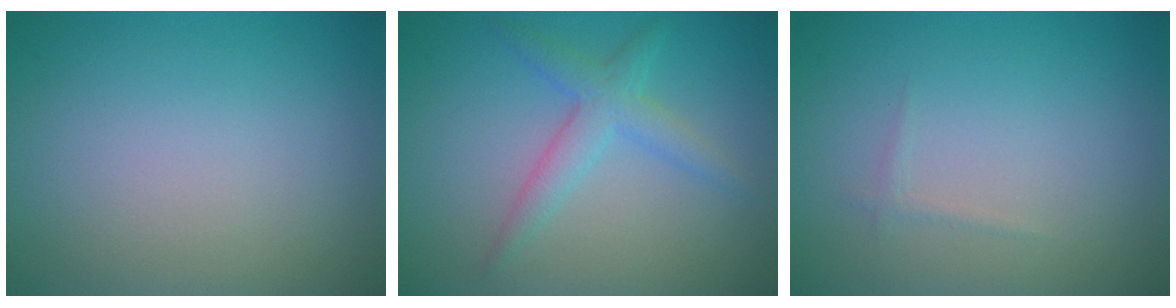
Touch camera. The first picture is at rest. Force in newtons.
{"total": 2.9, "press": 2.9, "slide": 0.1}
{"total": 0.6, "press": 0.6, "slide": 0.0}